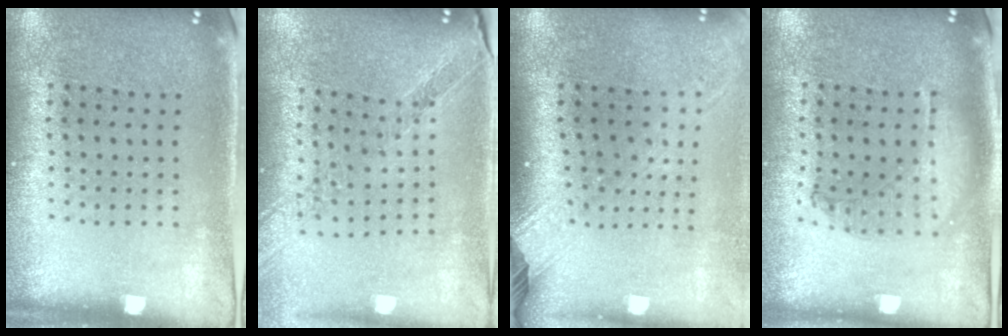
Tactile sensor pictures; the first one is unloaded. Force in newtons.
{"total": 1.1, "press": 1.0, "slide": 0.1}
{"total": 2.4, "press": 1.7, "slide": 1.6}
{"total": 0.9, "press": 0.9, "slide": 0.2}